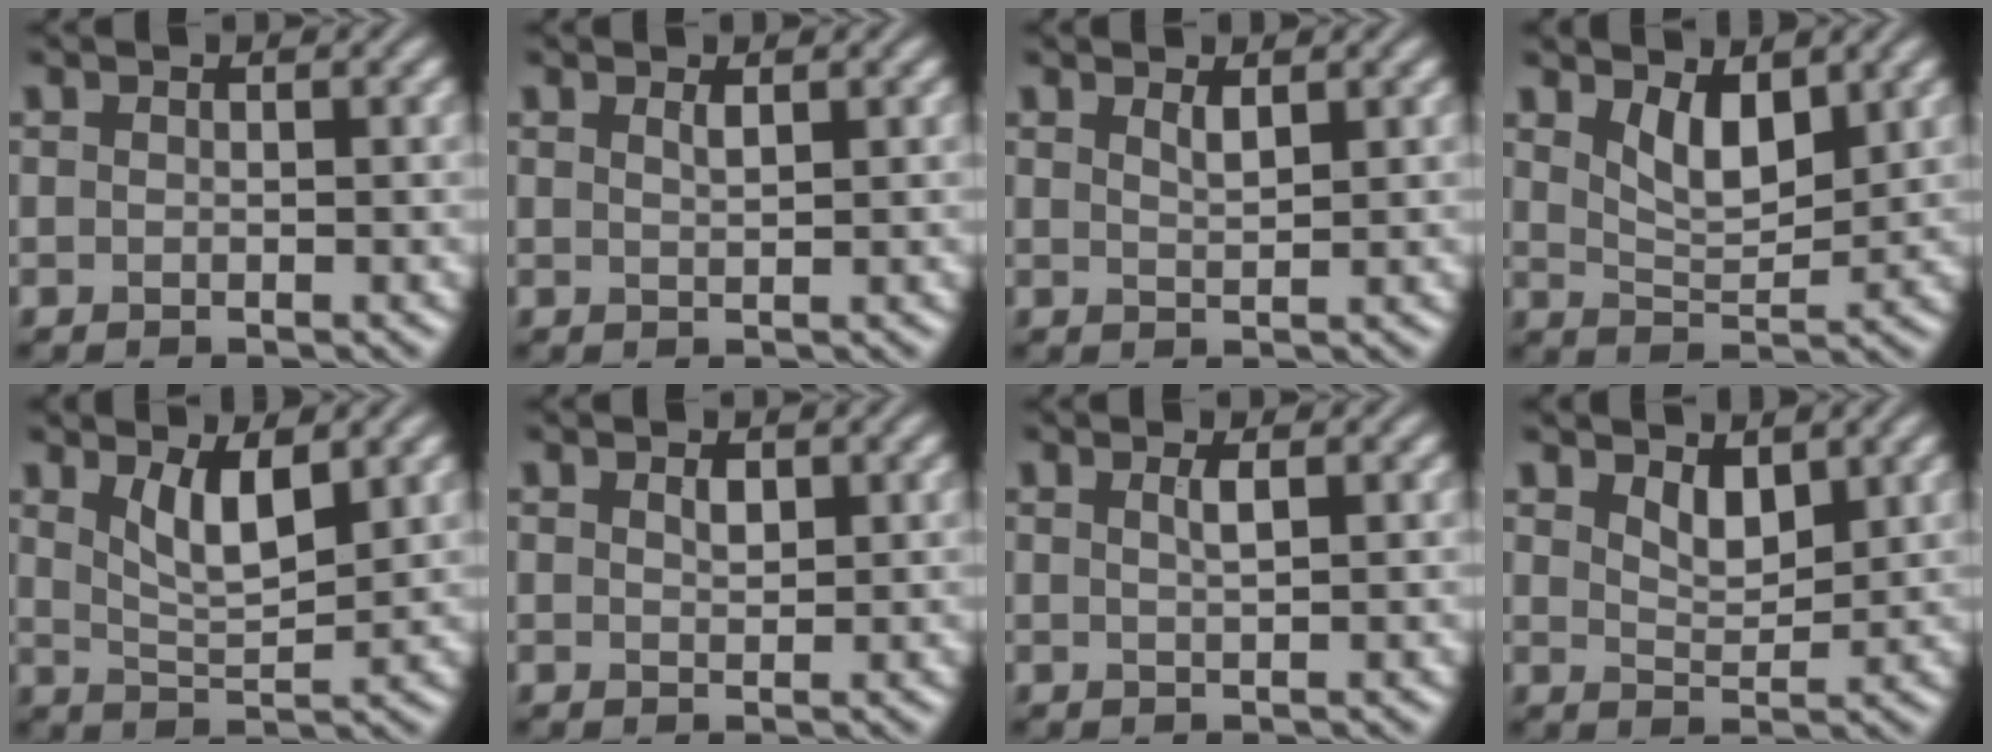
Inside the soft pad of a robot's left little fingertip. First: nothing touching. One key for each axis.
{"total": 0.9, "fx": 0.6, "fy": 0.2, "fz": 0.6, "tx": -0.008, "ty": 0.000, "tz": 0.011}
{"total": 1.2, "fx": 0.9, "fy": 0.3, "fz": 0.8, "tx": -0.015, "ty": 0.000, "tz": 0.016}
{"total": 3.7, "fx": 2.0, "fy": 1.6, "fz": 2.7, "tx": -0.054, "ty": -0.008, "tz": 0.037}
{"total": 3.9, "fx": 2.0, "fy": 1.3, "fz": 3.2, "tx": -0.063, "ty": -0.009, "tz": 0.040}
{"total": 1.2, "fx": 0.6, "fy": 0.6, "fz": 0.8, "tx": -0.015, "ty": 0.001, "tz": 0.012}
{"total": 1.3, "fx": 0.5, "fy": 0.3, "fz": 1.2, "tx": -0.018, "ty": 0.003, "tz": 0.007}
{"total": 2.4, "fx": 1.5, "fy": 1.0, "fz": 1.5, "tx": -0.031, "ty": -0.008, "tz": 0.029}